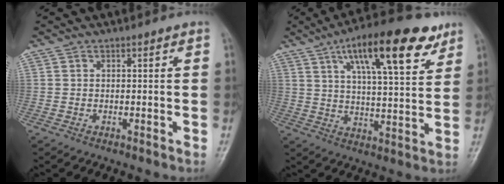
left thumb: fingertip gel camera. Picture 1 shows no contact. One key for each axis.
{"total": 18.4, "fx": 10.0, "fy": 5.8, "fz": 14.3, "tx": -0.196, "ty": -0.025, "tz": 0.156}